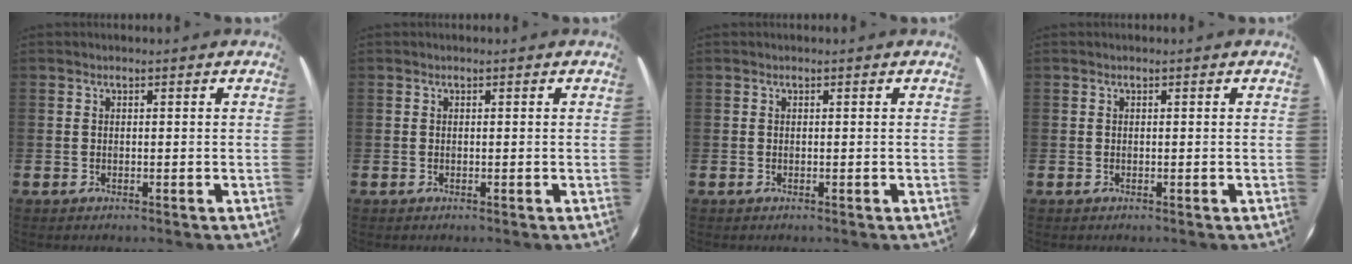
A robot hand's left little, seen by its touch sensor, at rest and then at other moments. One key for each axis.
{"total": 0.0}
{"total": 0.0}
{"total": 0.0}